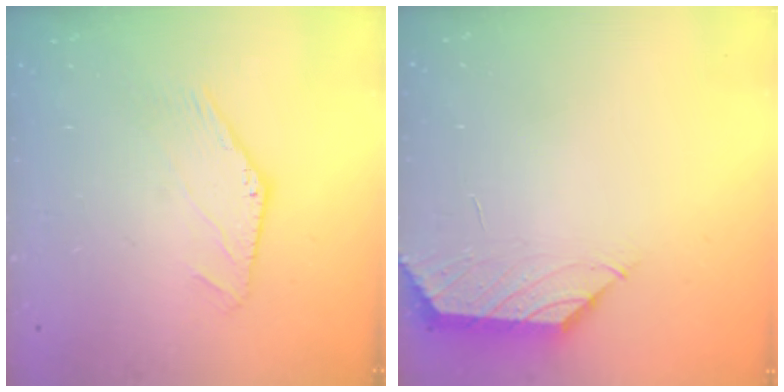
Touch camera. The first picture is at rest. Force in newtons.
{"total": 1.1, "press": 1.0, "slide": 0.5}